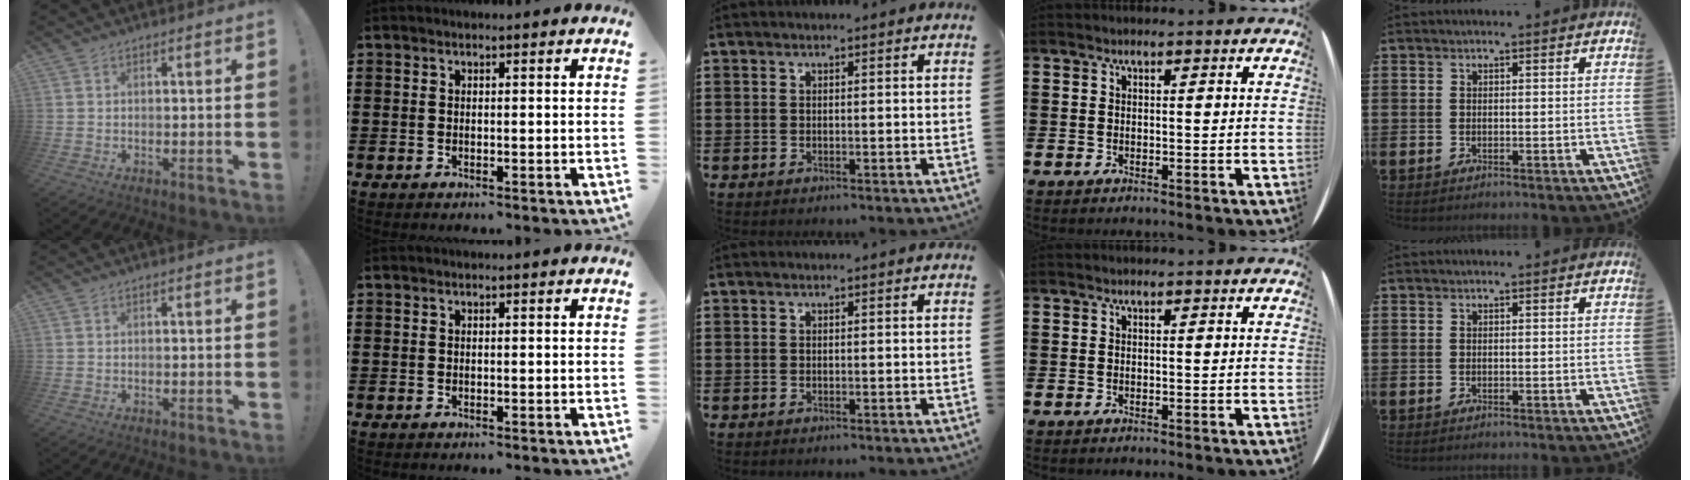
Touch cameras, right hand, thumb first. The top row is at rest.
{}